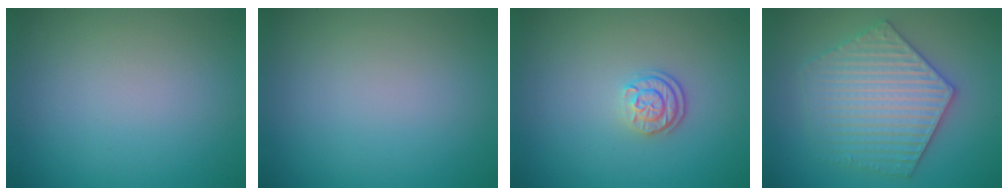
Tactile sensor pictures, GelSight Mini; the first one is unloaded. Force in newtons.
{"total": 0.0}
{"total": 2.4, "press": 1.9, "slide": 1.5}
{"total": 6.2, "press": 6.1, "slide": 1.0}